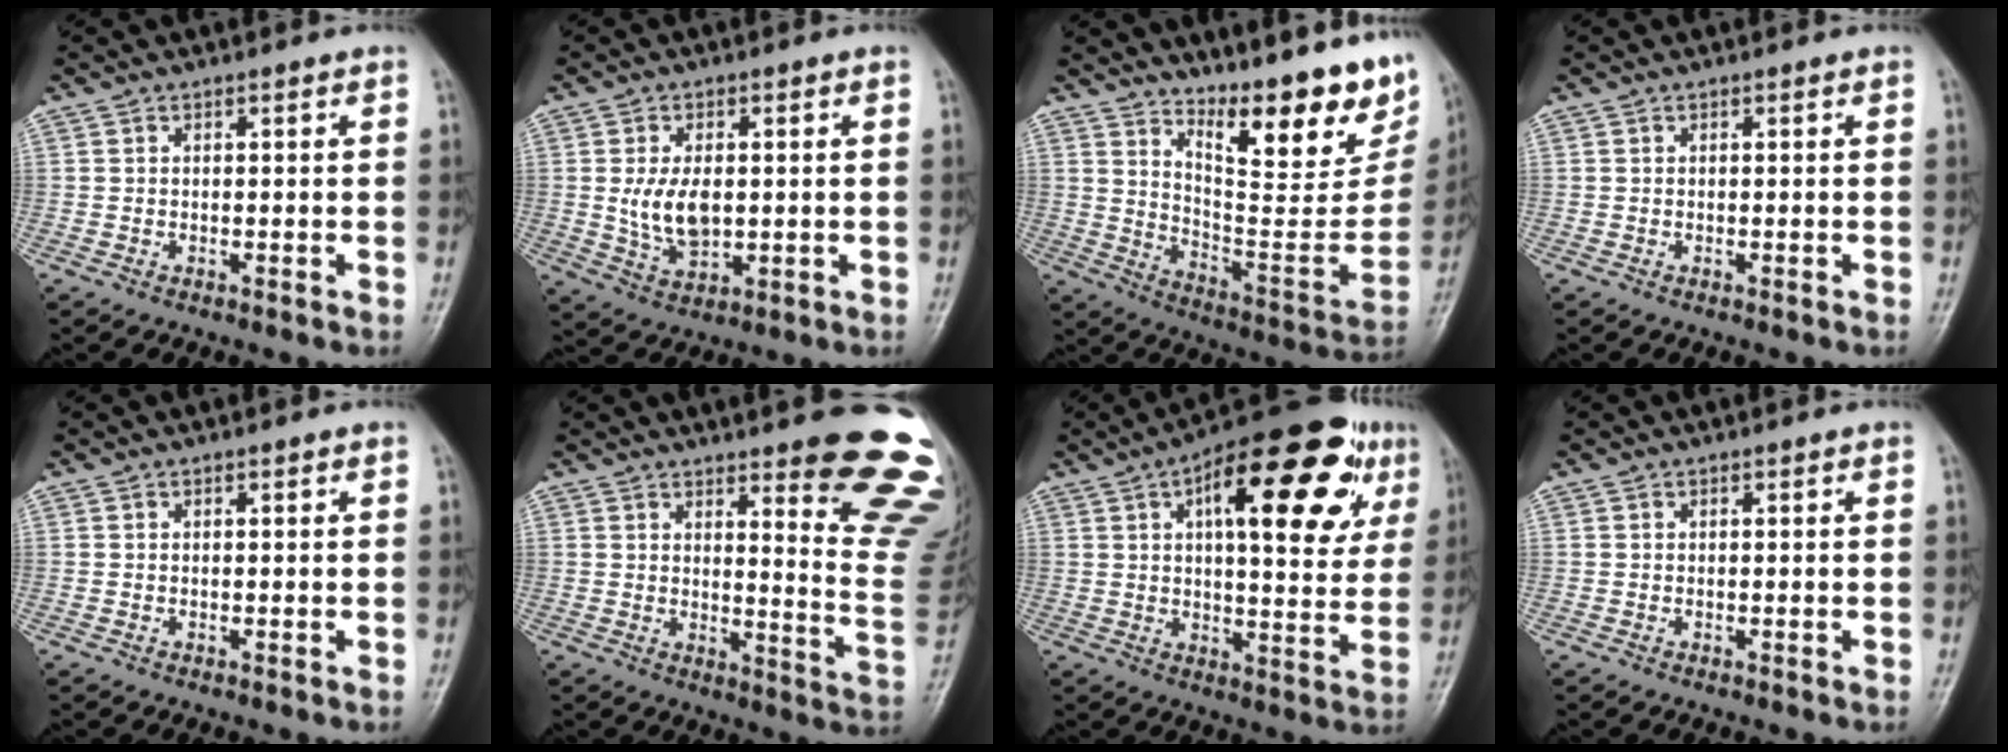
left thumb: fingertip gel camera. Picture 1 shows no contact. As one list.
[{"total": 7.8, "force": [0.4, 4.7, 6.2], "torque": [-0.109, -0.007, 0.015]}, {"total": 23.7, "force": [15.6, 7.4, 16.2], "torque": [-0.195, -0.103, 0.236]}, {"total": 0.0}, {"total": 0.0}, {"total": 17.7, "force": [11.9, 3.1, 12.7], "torque": [-0.121, -0.089, 0.145]}, {"total": 24.1, "force": [9.3, 9.5, 20.1], "torque": [-0.252, 0.004, 0.126]}, {"total": 0.0}]